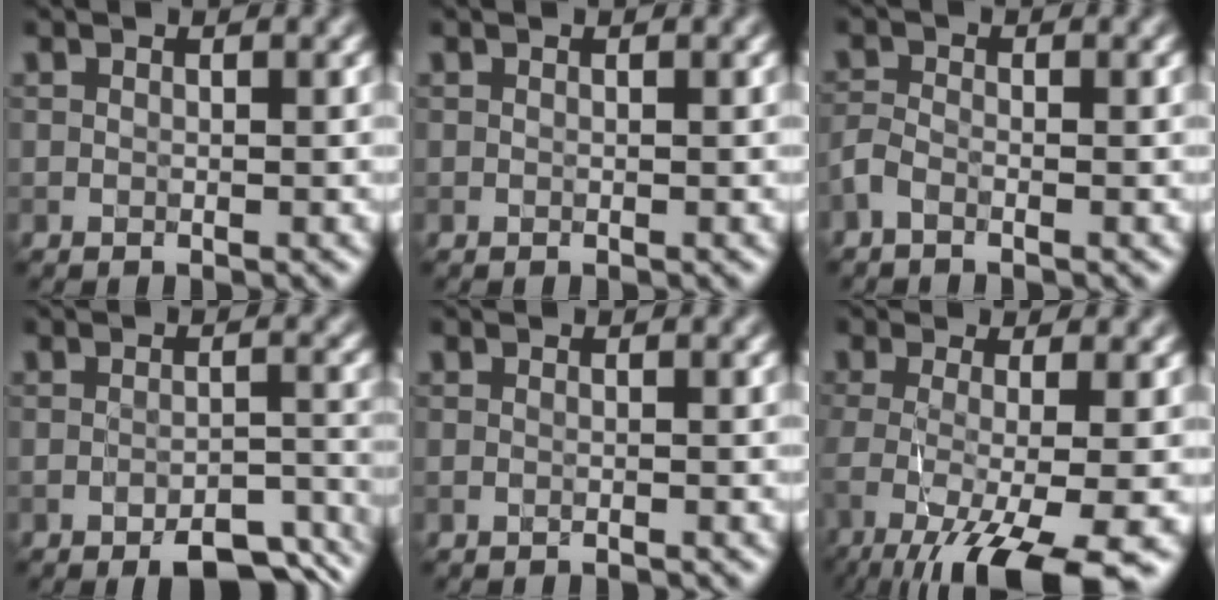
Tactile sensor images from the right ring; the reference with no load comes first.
{"total": 0.0}
{"total": 1.5, "force": [-1.2, 0.4, 0.8], "torque": [-0.020, 0.000, -0.032]}
{"total": 5.7, "force": [-4.1, 1.9, 3.6], "torque": [-0.051, -0.007, -0.051]}
{"total": 0.7, "force": [-0.7, 0.0, 0.0], "torque": [0.000, -0.003, -0.011]}
{"total": 9.7, "force": [-5.1, 2.3, 7.9], "torque": [-0.122, -0.021, -0.085]}